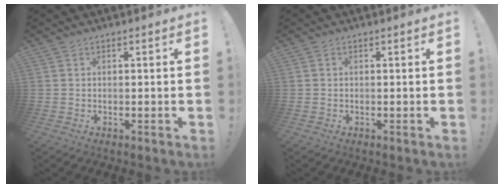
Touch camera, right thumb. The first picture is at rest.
{"total": 0.0}